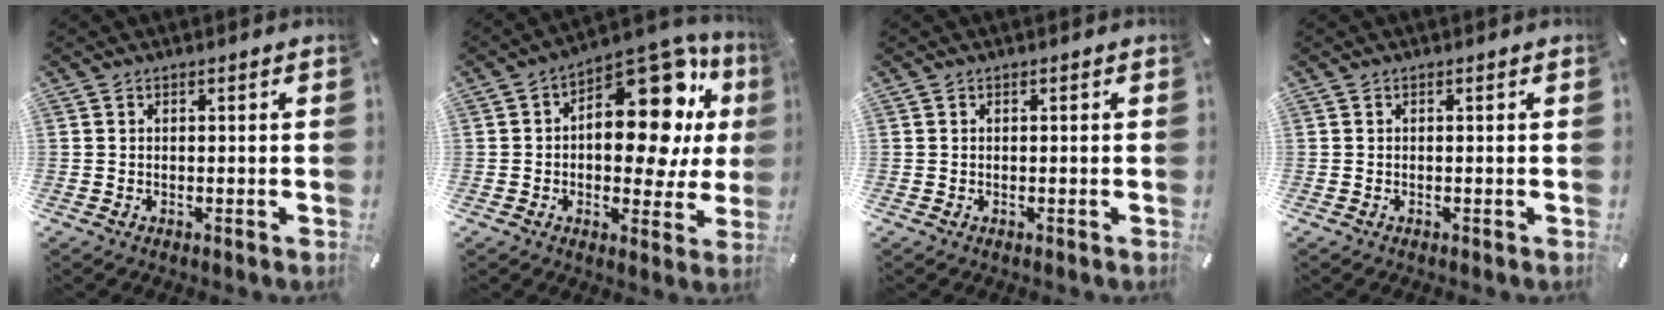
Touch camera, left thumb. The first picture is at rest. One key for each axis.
{"total": 19.6, "fx": 5.8, "fy": 10.8, "fz": 15.2, "tx": -0.184, "ty": -0.057, "tz": 0.092}
{"total": 0.0}
{"total": 0.0}